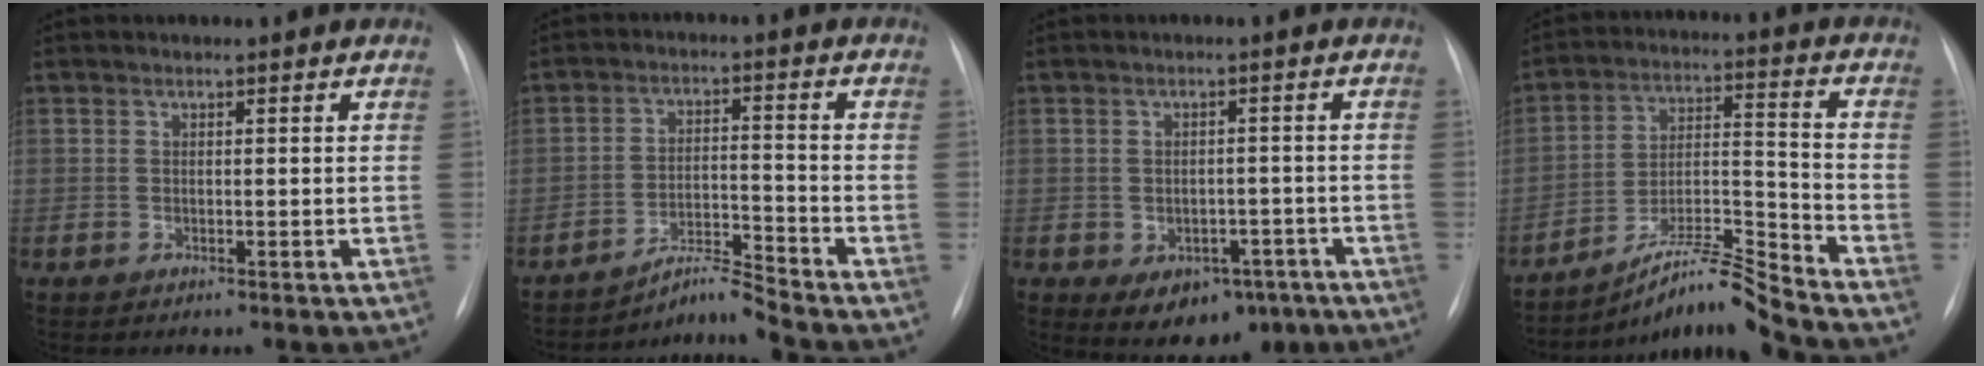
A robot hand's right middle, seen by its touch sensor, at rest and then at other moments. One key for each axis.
{"total": 5.2, "fx": -4.9, "fy": -1.8, "fz": 0.0, "tx": -0.011, "ty": -0.005, "tz": -0.084}
{"total": 8.5, "fx": -4.5, "fy": 5.8, "fz": 4.4, "tx": -0.051, "ty": 0.017, "tz": -0.052}
{"total": 10.3, "fx": -9.5, "fy": -2.0, "fz": 3.5, "tx": -0.063, "ty": 0.016, "tz": -0.167}